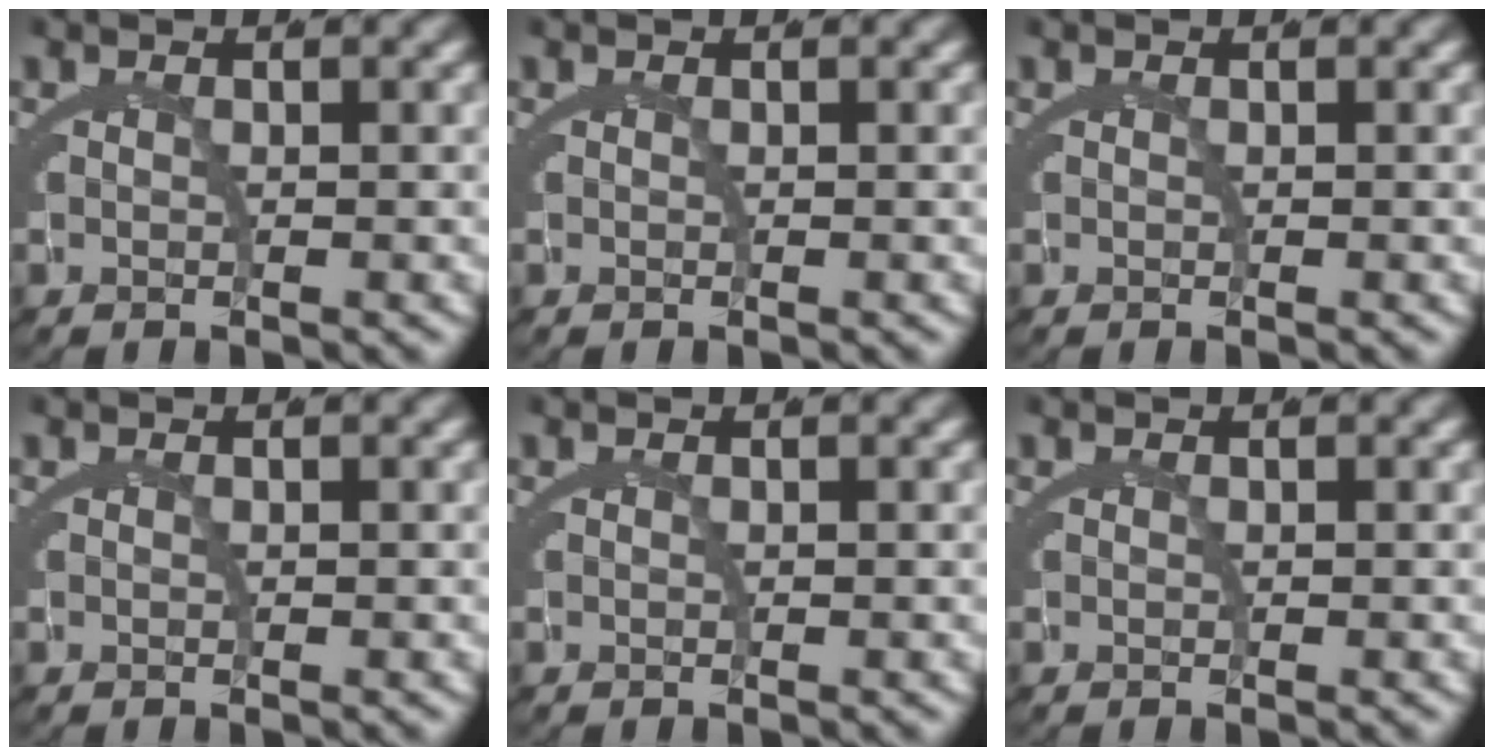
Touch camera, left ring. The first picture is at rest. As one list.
[{"total": 0.0}, {"total": 0.0}, {"total": 0.0}, {"total": 0.0}, {"total": 0.0}]